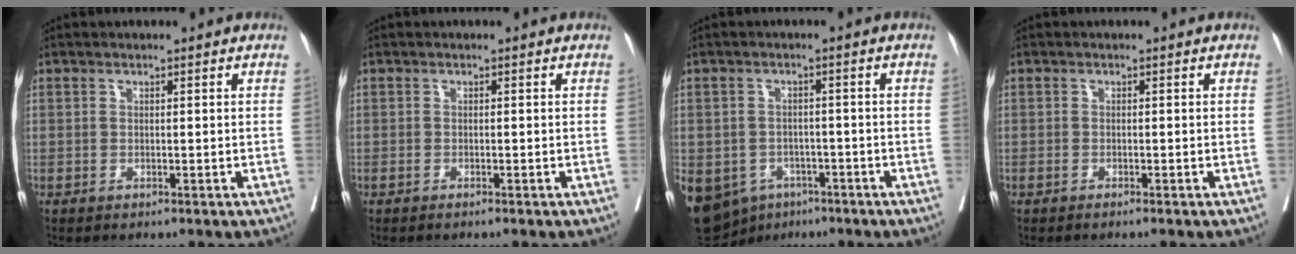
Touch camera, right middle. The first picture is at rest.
{"total": 1.6, "force": [-1.3, -0.1, 0.9], "torque": [-0.012, 0.000, -0.016]}
{"total": 17.9, "force": [-8.5, 13.9, 7.3], "torque": [-0.226, -0.006, -0.112]}
{"total": 1.8, "force": [-1.5, -0.1, 1.1], "torque": [-0.014, 0.001, -0.018]}